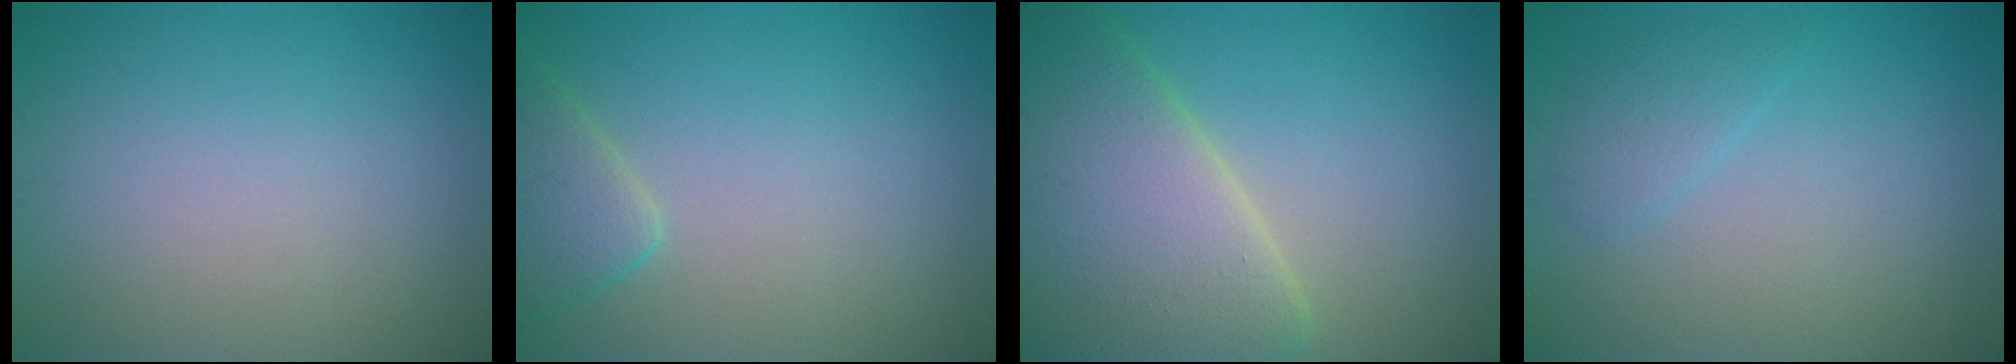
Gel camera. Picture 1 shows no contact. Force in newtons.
{"total": 2.9, "press": 2.9, "slide": 0.2}
{"total": 10.2, "press": 10.2, "slide": 0.5}
{"total": 1.6, "press": 1.6, "slide": 0.0}